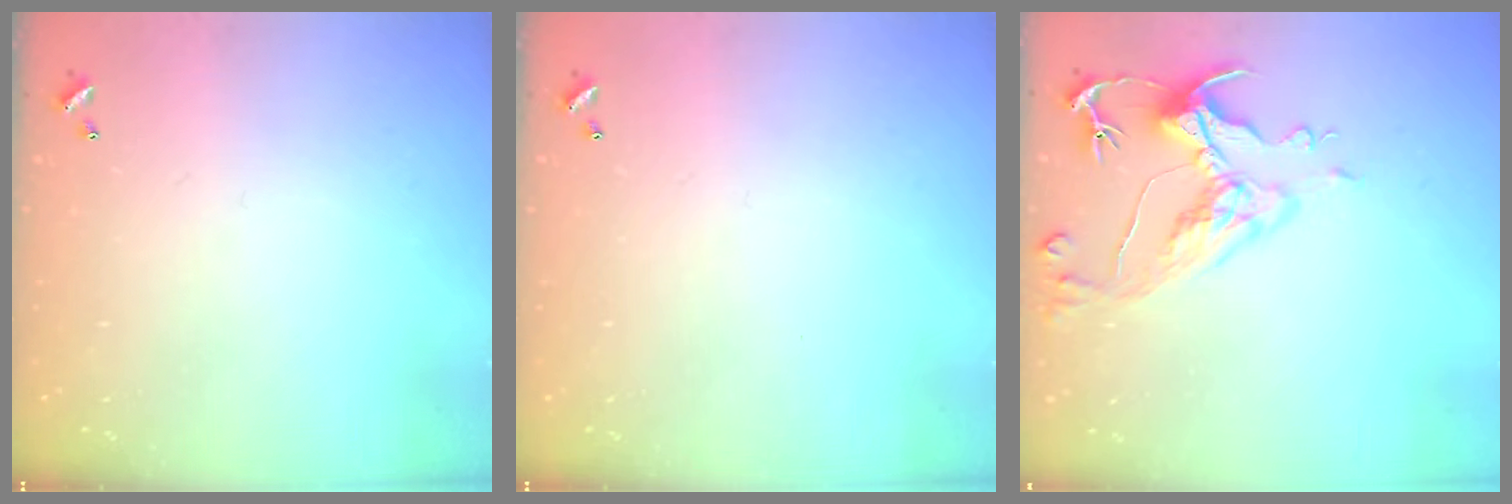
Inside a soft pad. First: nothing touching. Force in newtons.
{"total": 0.0}
{"total": 6.9, "press": 6.8, "slide": 1.5}